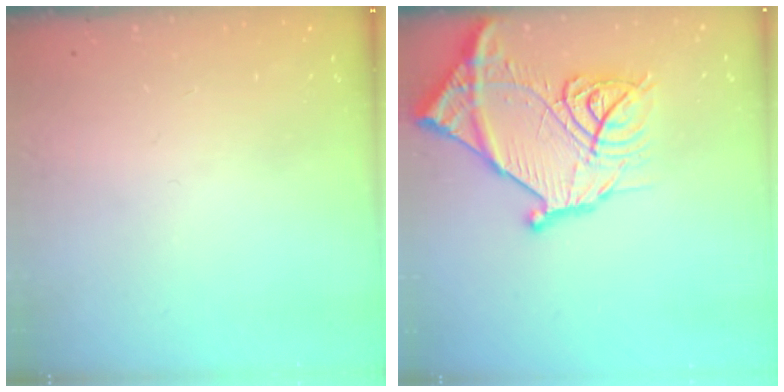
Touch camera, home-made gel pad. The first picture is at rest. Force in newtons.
{"total": 21.2, "press": 21.1, "slide": 1.9}